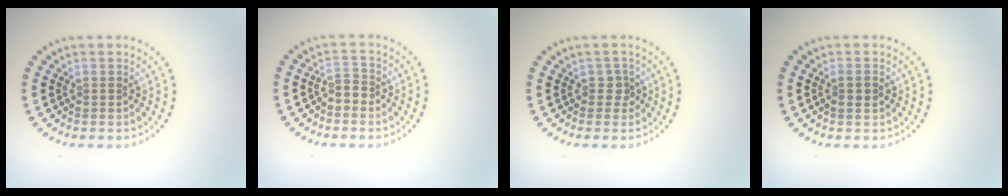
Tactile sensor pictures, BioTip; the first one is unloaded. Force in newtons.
{"total": 1.3, "press": 1.2, "slide": 0.6}
{"total": 1.2, "press": 1.0, "slide": 0.7}
{"total": 1.3, "press": 1.3, "slide": 0.2}